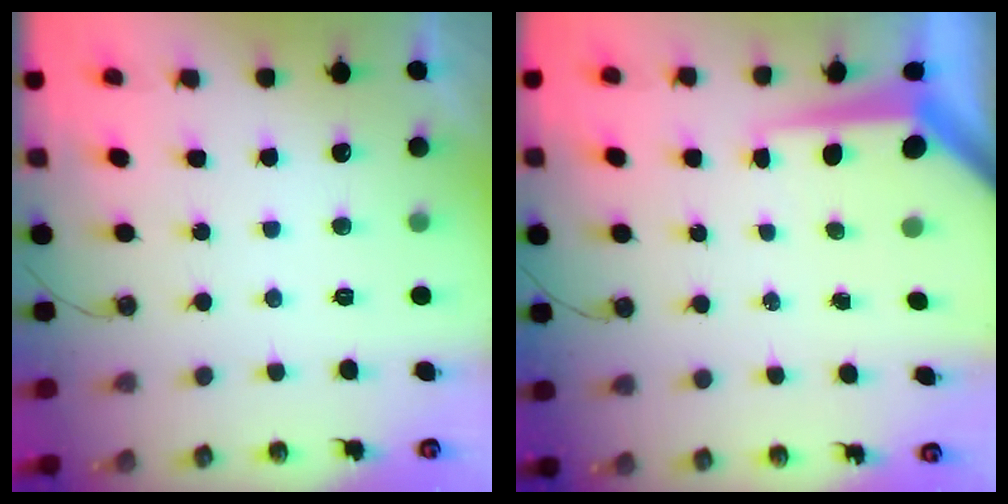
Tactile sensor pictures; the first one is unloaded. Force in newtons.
{"total": 8.5, "press": 8.4, "slide": 0.7}